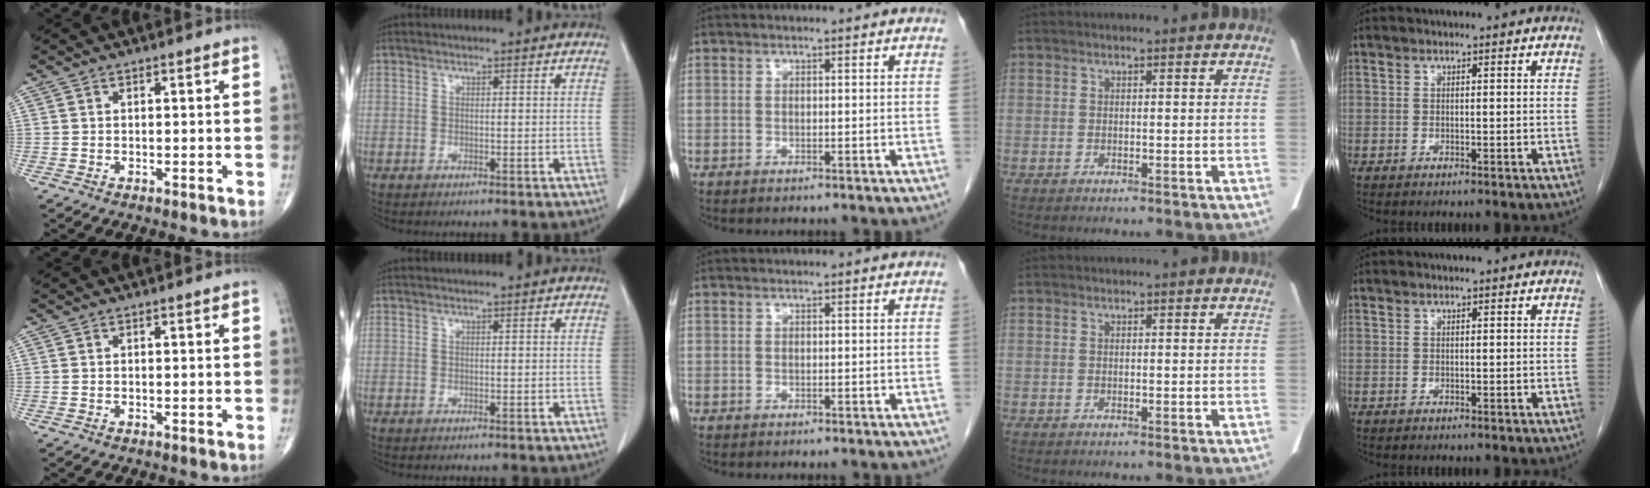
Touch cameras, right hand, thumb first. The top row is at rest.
{}